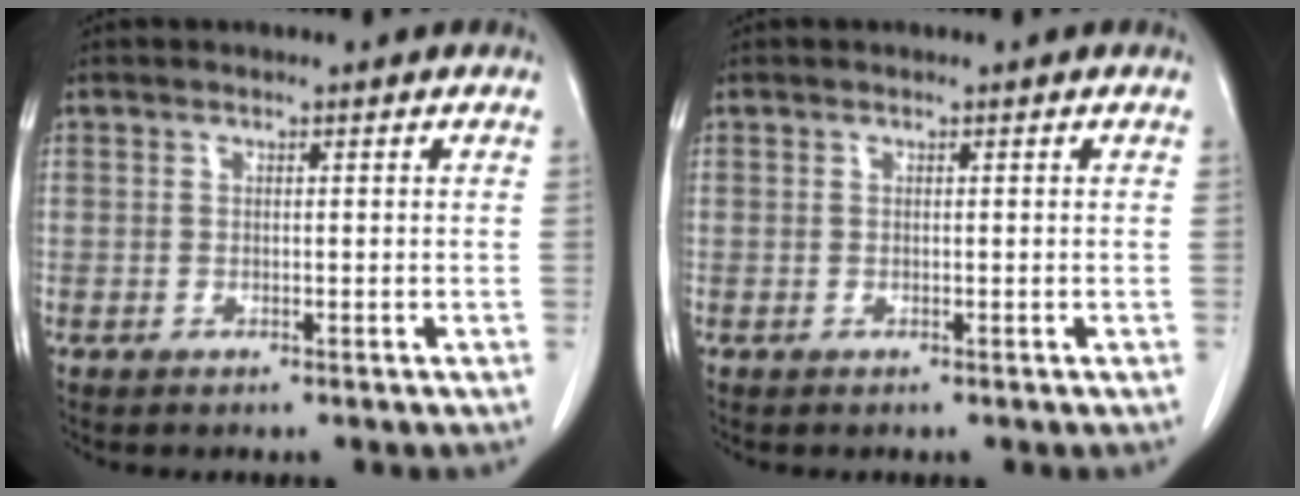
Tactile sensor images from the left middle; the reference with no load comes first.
{"total": 0.0}